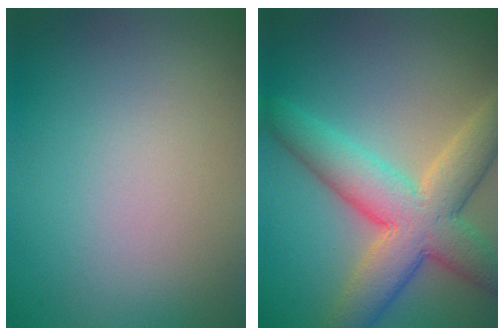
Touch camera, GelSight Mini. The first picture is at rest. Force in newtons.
{"total": 8.7, "press": 8.7, "slide": 0.3}